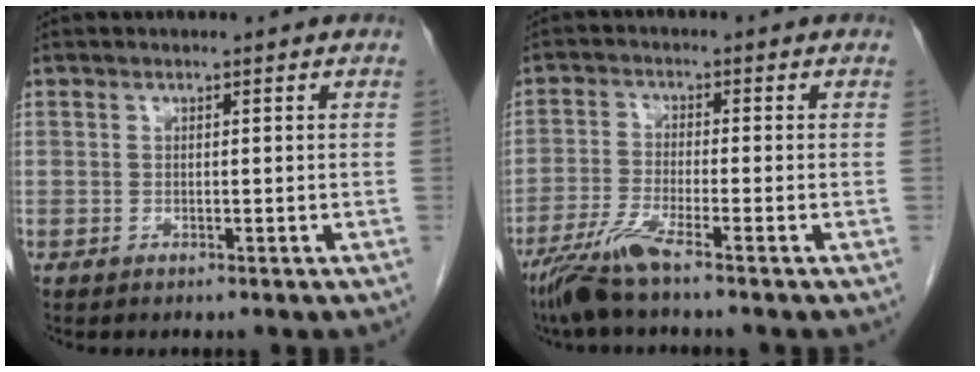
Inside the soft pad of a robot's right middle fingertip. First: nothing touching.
{"total": 6.0, "force": [-4.5, -0.5, 4.0], "torque": [-0.087, -0.022, -0.094]}